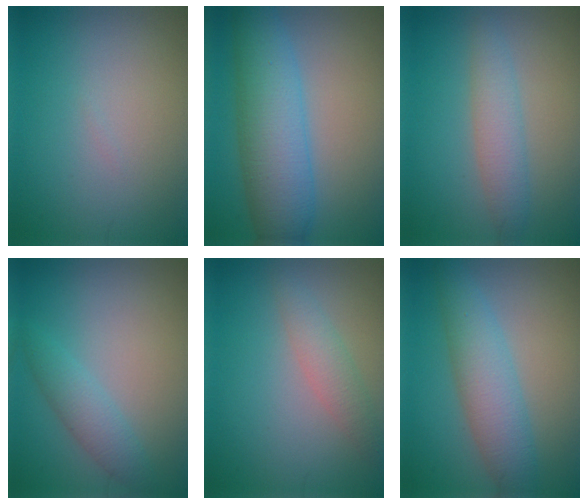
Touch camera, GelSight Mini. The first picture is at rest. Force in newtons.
{"total": 7.7, "press": 7.7, "slide": 0.3}
{"total": 3.0, "press": 3.0, "slide": 0.1}
{"total": 2.5, "press": 2.5, "slide": 0.2}
{"total": 2.2, "press": 2.2, "slide": 0.1}
{"total": 5.0, "press": 5.0, "slide": 0.1}